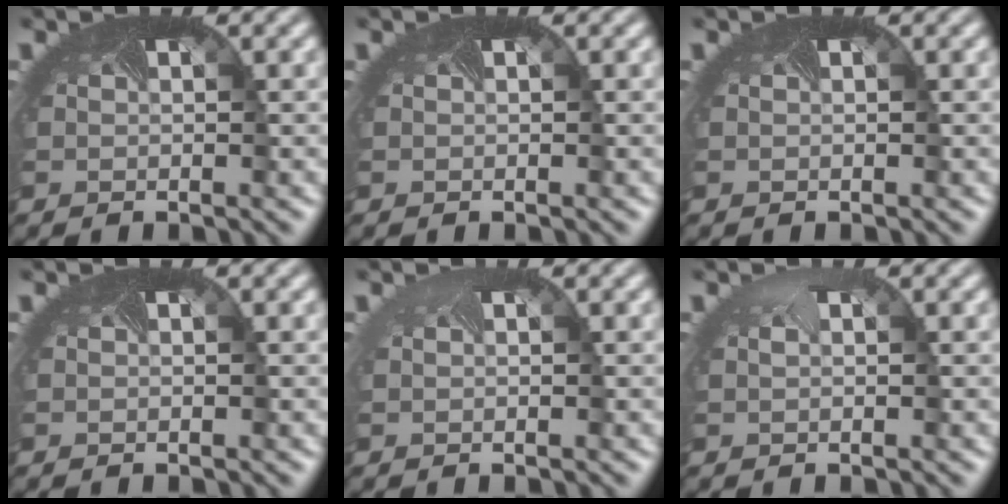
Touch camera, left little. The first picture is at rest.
{"total": 0.0}
{"total": 0.0}
{"total": 0.0}
{"total": 0.0}
{"total": 0.5, "force": [0.2, 0.3, 0.3], "torque": [-0.005, 0.003, 0.007]}